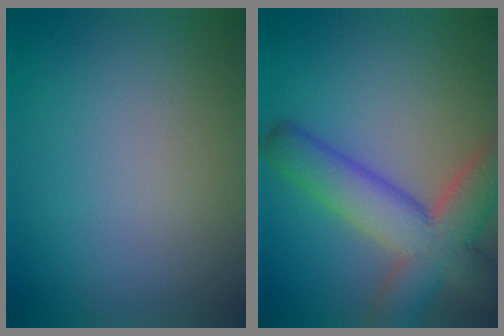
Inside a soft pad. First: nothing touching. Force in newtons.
{"total": 8.7, "press": 8.7, "slide": 0.5}